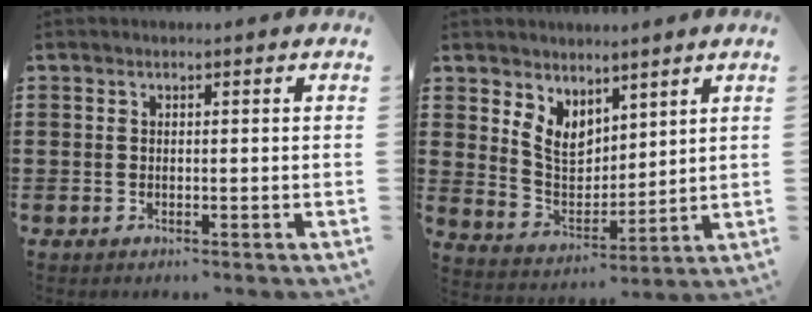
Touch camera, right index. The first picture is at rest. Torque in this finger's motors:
{"motor_torque": [0.41, 0.25, 0.18, 0.10]}